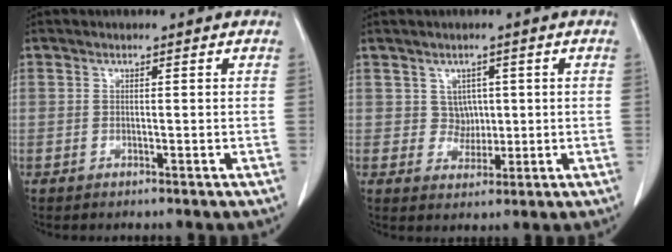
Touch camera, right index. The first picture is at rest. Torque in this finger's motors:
{"motor_torque": [0.04, 0.07, 0.05, 0.01]}